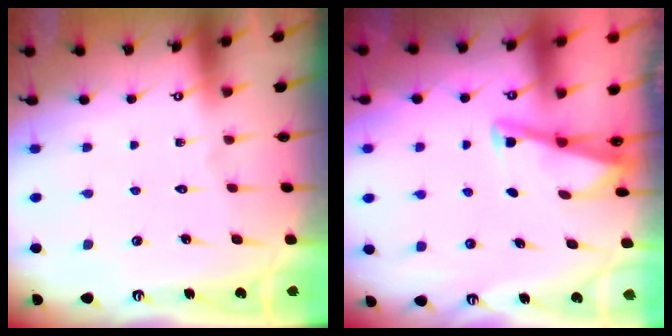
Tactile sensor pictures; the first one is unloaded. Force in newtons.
{"total": 2.9, "press": 2.9, "slide": 0.3}